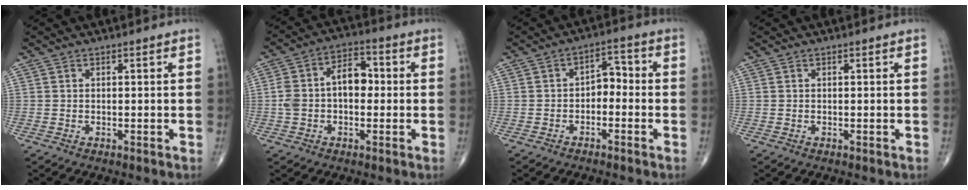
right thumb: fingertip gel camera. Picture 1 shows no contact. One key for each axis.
{"total": 9.8, "fx": -0.1, "fy": 6.1, "fz": 7.6, "tx": -0.132, "ty": 0.038, "tz": -0.008}
{"total": 4.6, "fx": -1.3, "fy": 3.0, "fz": 3.3, "tx": -0.031, "ty": 0.032, "tz": -0.031}
{"total": 0.0}